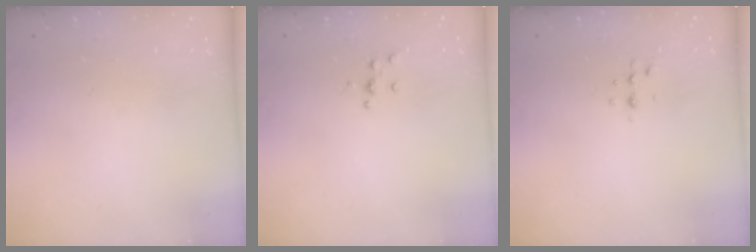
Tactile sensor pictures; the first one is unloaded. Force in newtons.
{"total": 4.5, "press": 4.5, "slide": 0.5}
{"total": 3.8, "press": 3.6, "slide": 1.3}